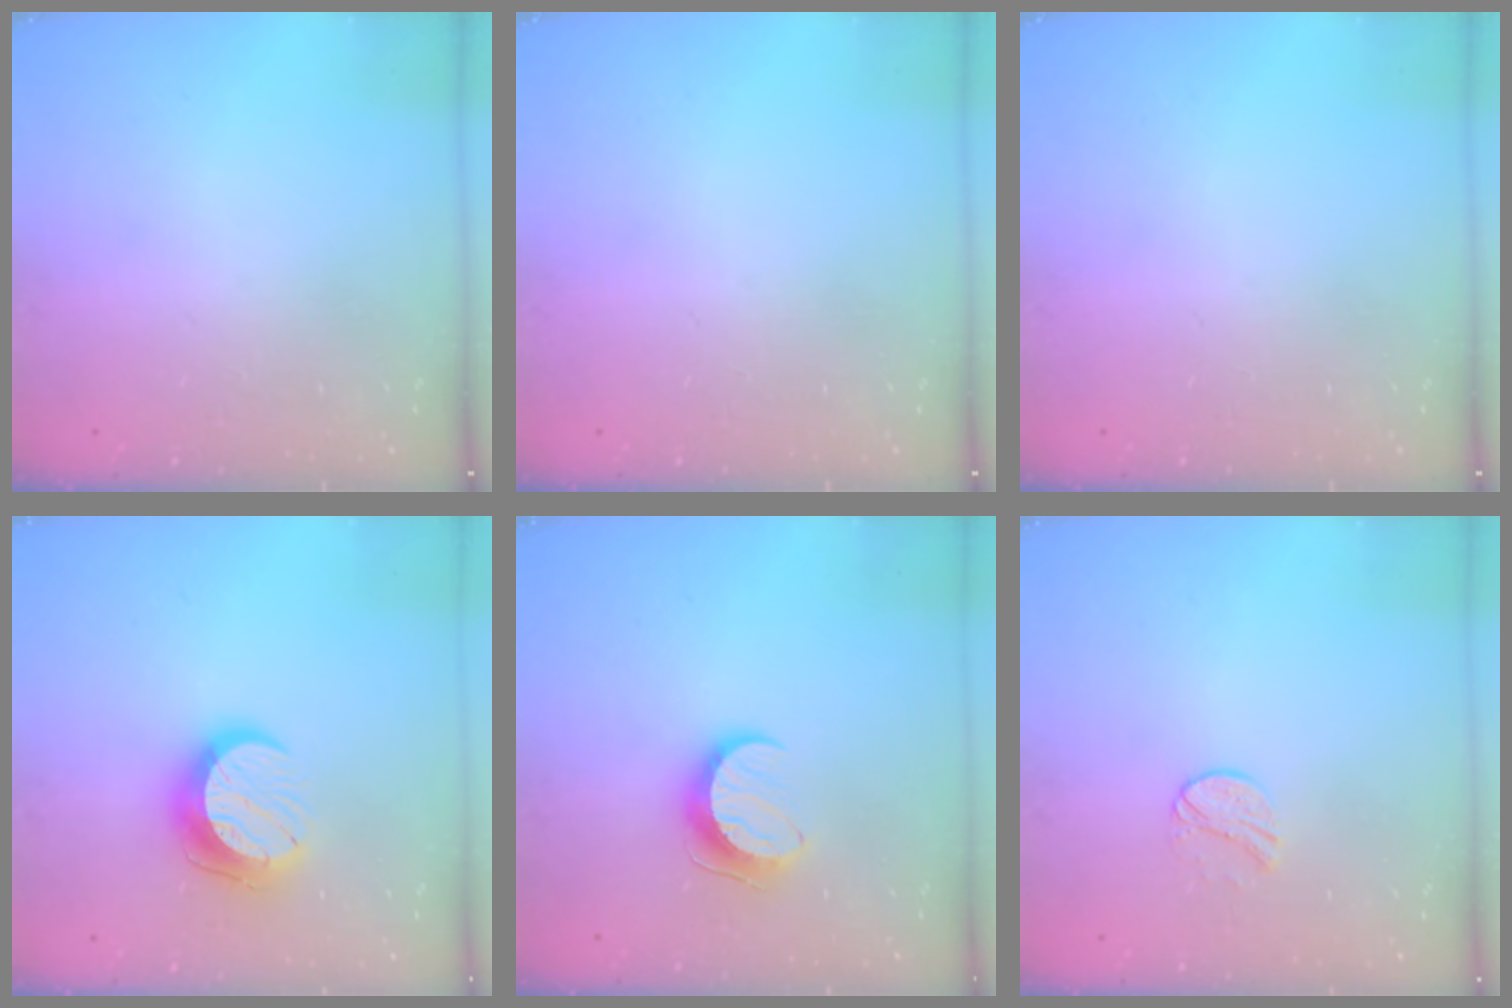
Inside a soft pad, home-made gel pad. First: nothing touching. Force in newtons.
{"total": 0.0}
{"total": 0.0}
{"total": 12.5, "press": 12.5, "slide": 0.9}
{"total": 9.8, "press": 9.8, "slide": 0.1}
{"total": 6.9, "press": 6.9, "slide": 0.5}